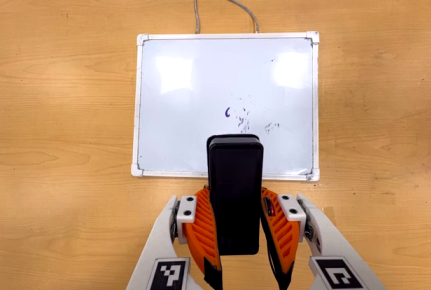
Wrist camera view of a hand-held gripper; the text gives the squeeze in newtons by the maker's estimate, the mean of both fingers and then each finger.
{"total": 9.4, "left": 7.8, "right": 10.9}